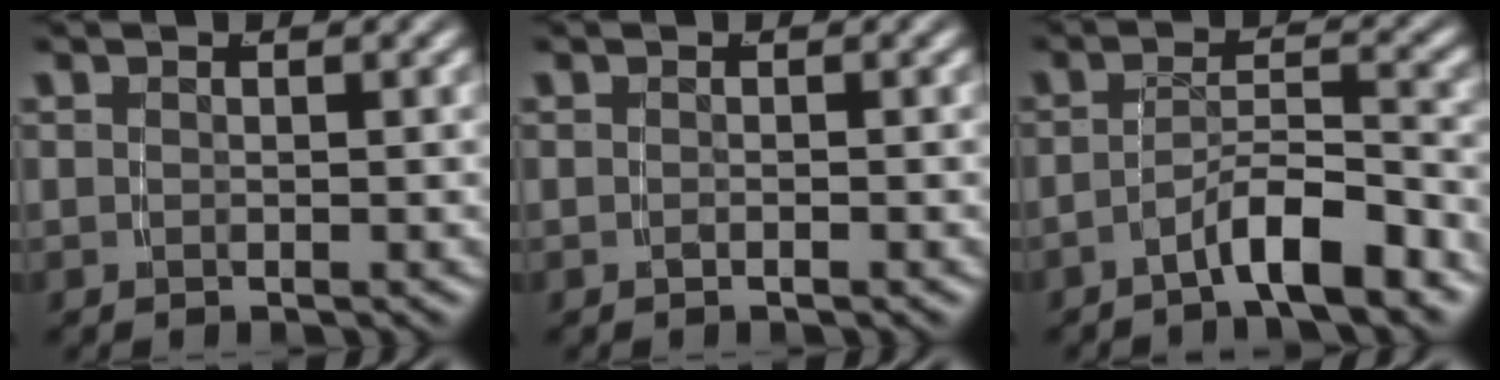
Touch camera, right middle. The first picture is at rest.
{"total": 0.6, "force": [-0.4, -0.5, 0.1], "torque": [0.000, 0.003, -0.007]}
{"total": 4.6, "force": [-3.6, 0.6, 2.8], "torque": [-0.033, 0.003, -0.061]}